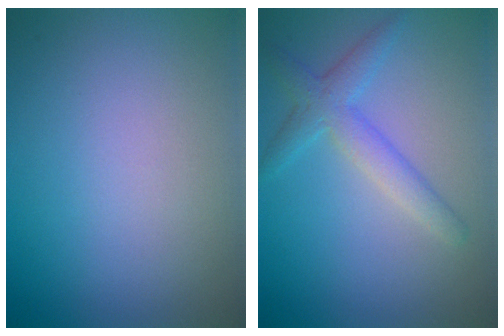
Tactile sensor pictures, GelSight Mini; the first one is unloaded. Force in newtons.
{"total": 3.1, "press": 3.1, "slide": 0.1}